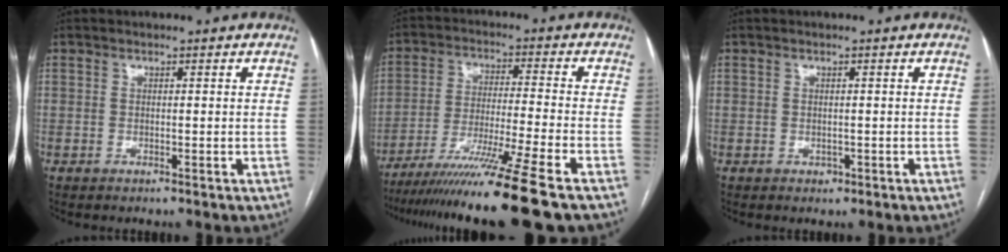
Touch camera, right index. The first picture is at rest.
{"total": 15.6, "force": [-12.0, -3.1, 9.4], "torque": [-0.163, -0.050, -0.200]}
{"total": 1.0, "force": [-0.4, 0.9, 0.2], "torque": [-0.002, 0.003, -0.003]}